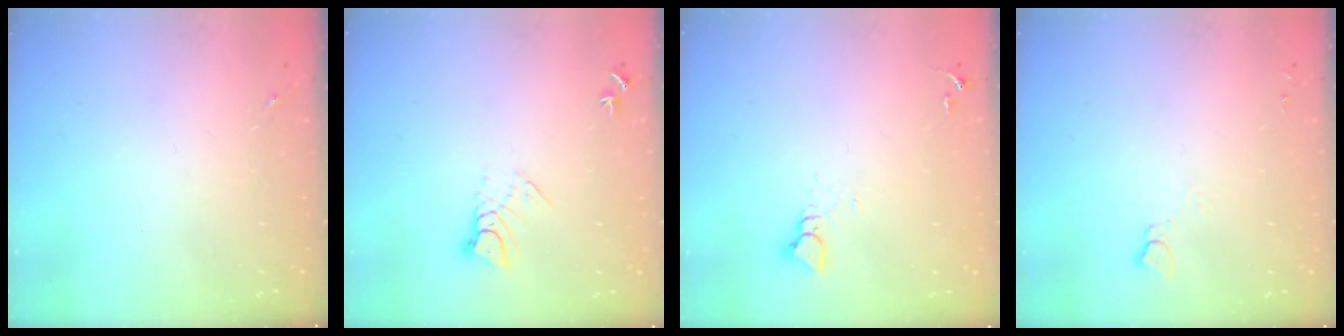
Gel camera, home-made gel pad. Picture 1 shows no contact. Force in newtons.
{"total": 5.5, "press": 5.5, "slide": 0.4}
{"total": 3.9, "press": 3.8, "slide": 0.5}
{"total": 2.7, "press": 2.7, "slide": 0.3}